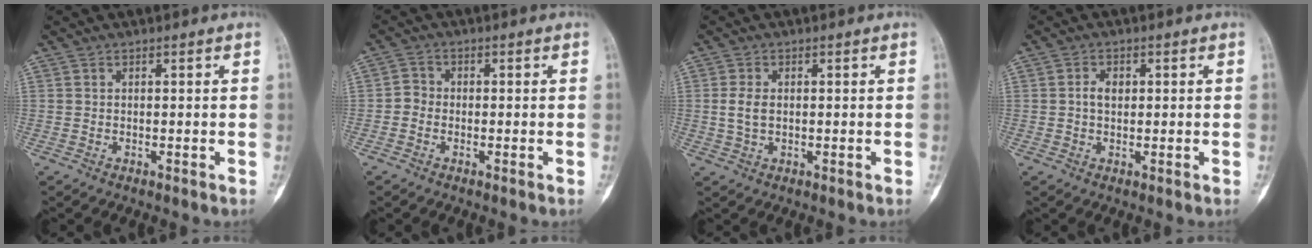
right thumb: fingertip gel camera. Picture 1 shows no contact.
{"total": 2.3, "force": [-0.7, 2.0, 0.8], "torque": [-0.001, 0.009, -0.024]}
{"total": 3.3, "force": [0.2, 2.0, 2.6], "torque": [-0.055, 0.002, 0.004]}
{"total": 2.5, "force": [0.3, 1.7, 1.8], "torque": [-0.029, 0.006, 0.003]}